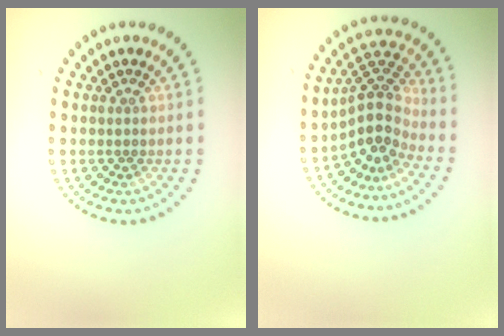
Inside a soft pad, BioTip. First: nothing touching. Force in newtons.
{"total": 3.9, "press": 2.7, "slide": 2.9}